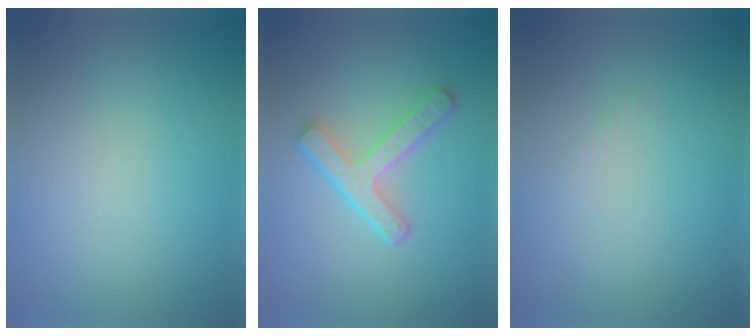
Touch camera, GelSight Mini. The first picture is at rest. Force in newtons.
{"total": 4.7, "press": 3.6, "slide": 3.1}
{"total": 0.8, "press": 0.8, "slide": 0.3}